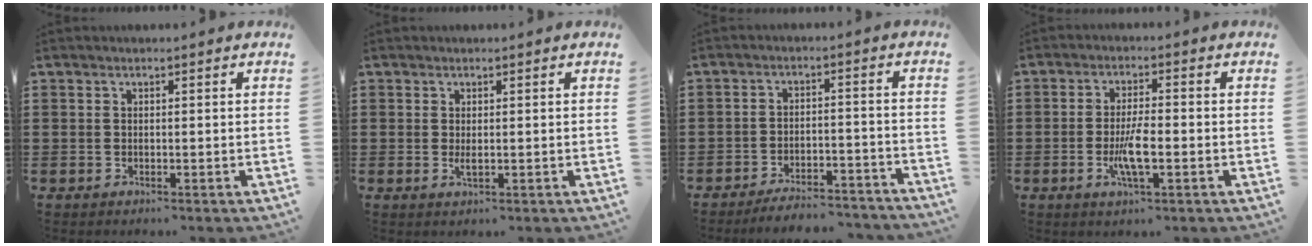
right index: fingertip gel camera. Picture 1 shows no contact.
{"total": 1.3, "force": [0.0, 0.4, 1.2], "torque": [-0.024, 0.001, 0.000]}
{"total": 4.8, "force": [-4.7, 0.3, 1.1], "torque": [-0.018, 0.002, -0.091]}
{"total": 5.3, "force": [-1.5, 1.2, 4.9], "torque": [-0.102, -0.004, -0.031]}